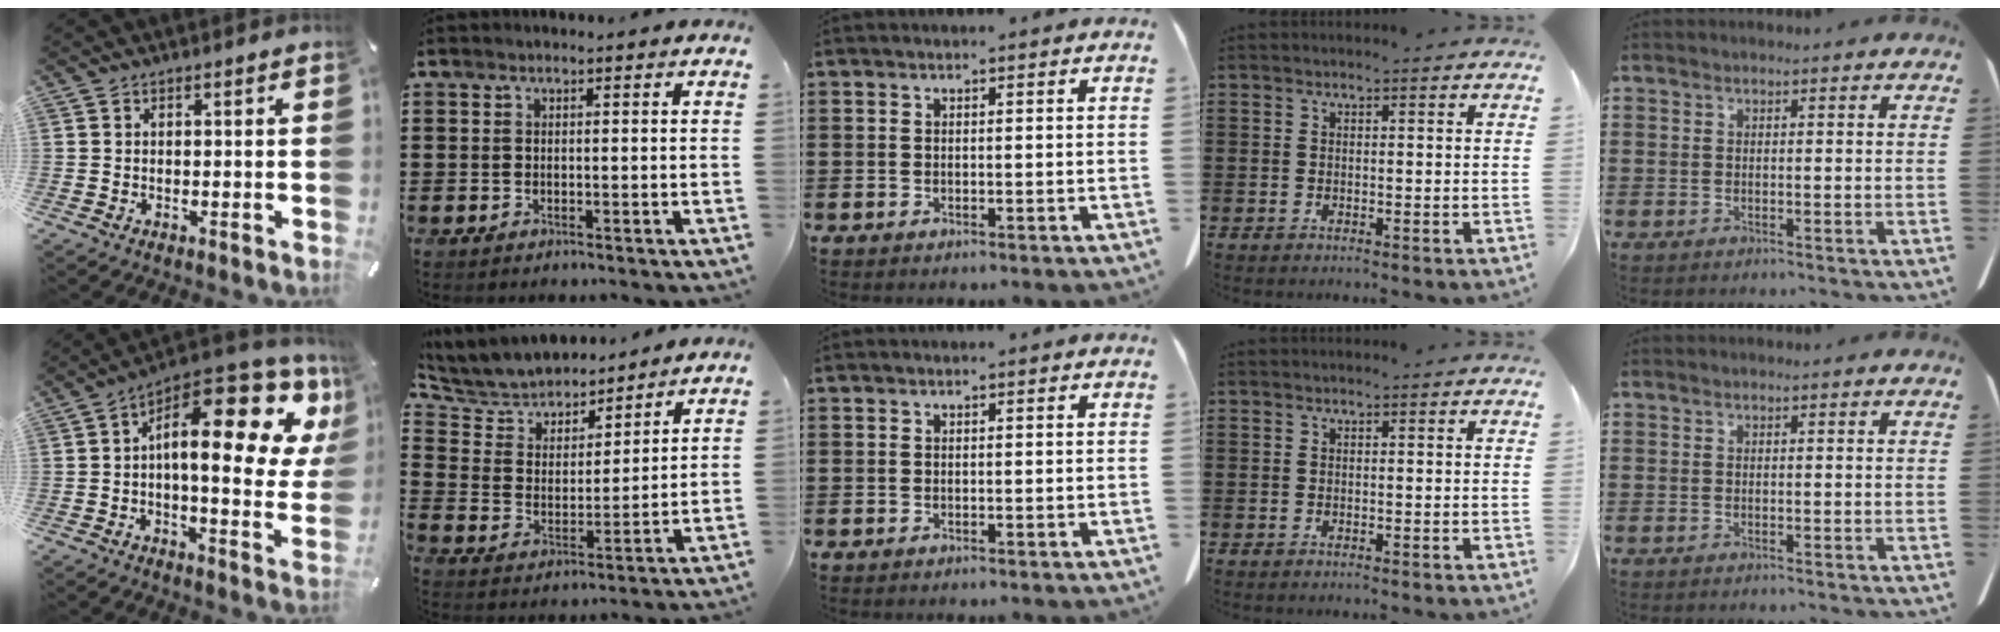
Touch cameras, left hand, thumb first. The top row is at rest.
{"thumb": {"total": 21.1, "force": [7.9, 7.9, 17.9], "torque": [-0.261, -0.066, 0.127]}, "index": {"total": 5.8, "force": [5.6, 1.6, 0.6], "torque": [-0.048, -0.034, 0.095]}}